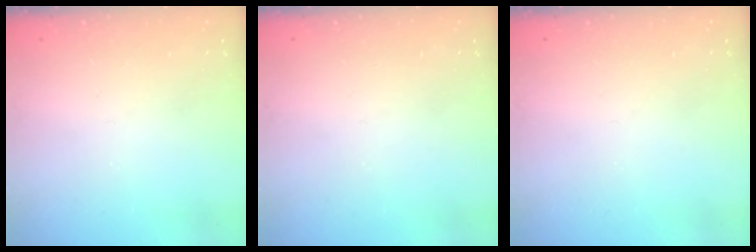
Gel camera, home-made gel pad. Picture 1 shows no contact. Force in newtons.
{"total": 0.0}
{"total": 0.0}